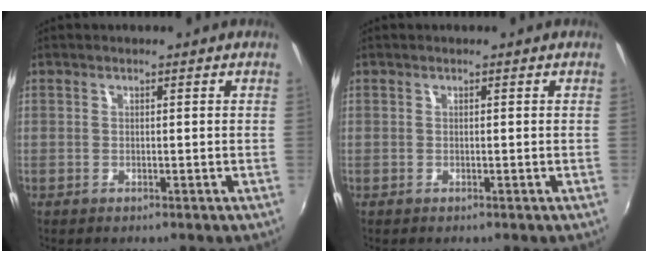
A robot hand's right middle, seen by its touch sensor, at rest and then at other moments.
{"total": 0.0}